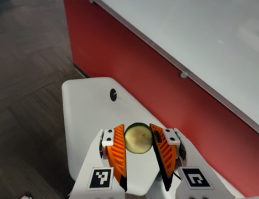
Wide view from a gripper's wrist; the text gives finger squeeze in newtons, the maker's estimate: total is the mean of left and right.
{"total": 10.4, "left": 10.9, "right": 9.8}